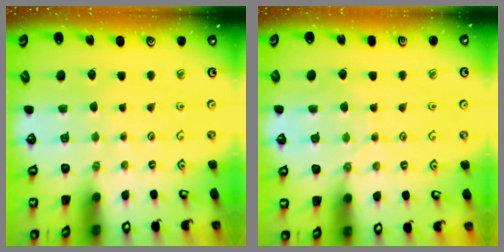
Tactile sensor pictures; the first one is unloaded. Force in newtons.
{"total": 6.0, "press": 6.0, "slide": 0.7}